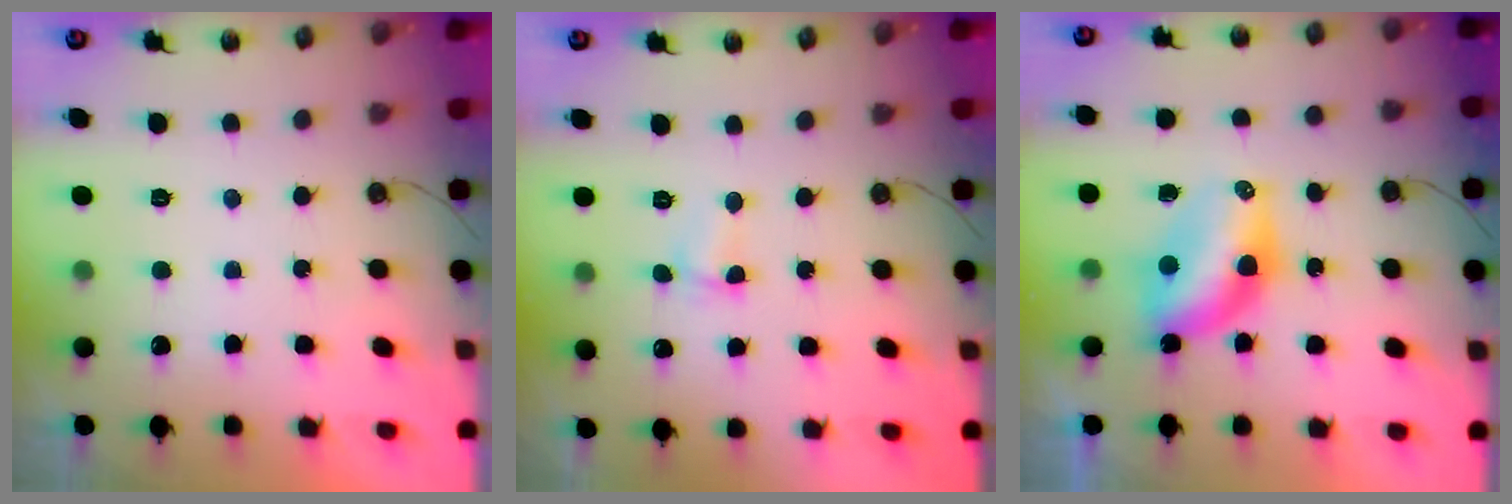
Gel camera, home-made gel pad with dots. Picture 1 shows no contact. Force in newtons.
{"total": 2.4, "press": 2.4, "slide": 0.6}
{"total": 7.2, "press": 7.1, "slide": 0.5}